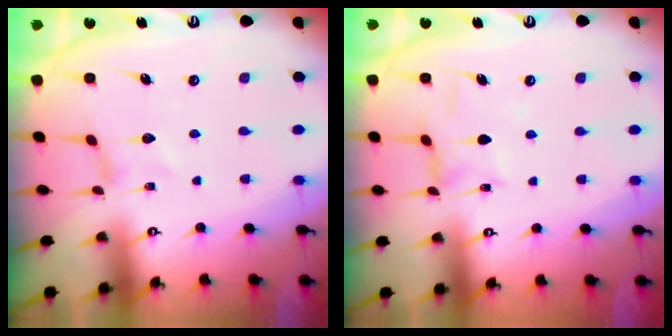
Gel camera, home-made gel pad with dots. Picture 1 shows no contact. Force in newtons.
{"total": 2.0, "press": 2.0, "slide": 0.3}